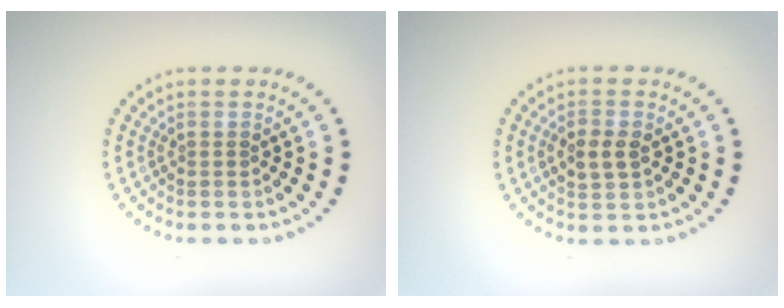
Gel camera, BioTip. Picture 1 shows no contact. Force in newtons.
{"total": 2.4, "press": 2.4, "slide": 0.0}